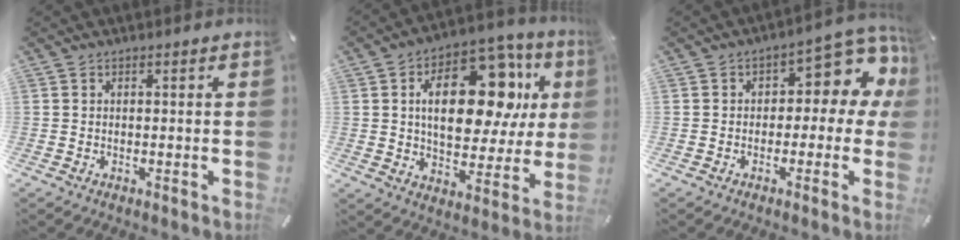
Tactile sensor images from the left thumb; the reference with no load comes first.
{"total": 24.2, "force": [6.8, 13.8, 18.8], "torque": [-0.279, -0.027, 0.105]}
{"total": 9.5, "force": [3.4, 5.4, 7.1], "torque": [-0.081, -0.030, 0.056]}